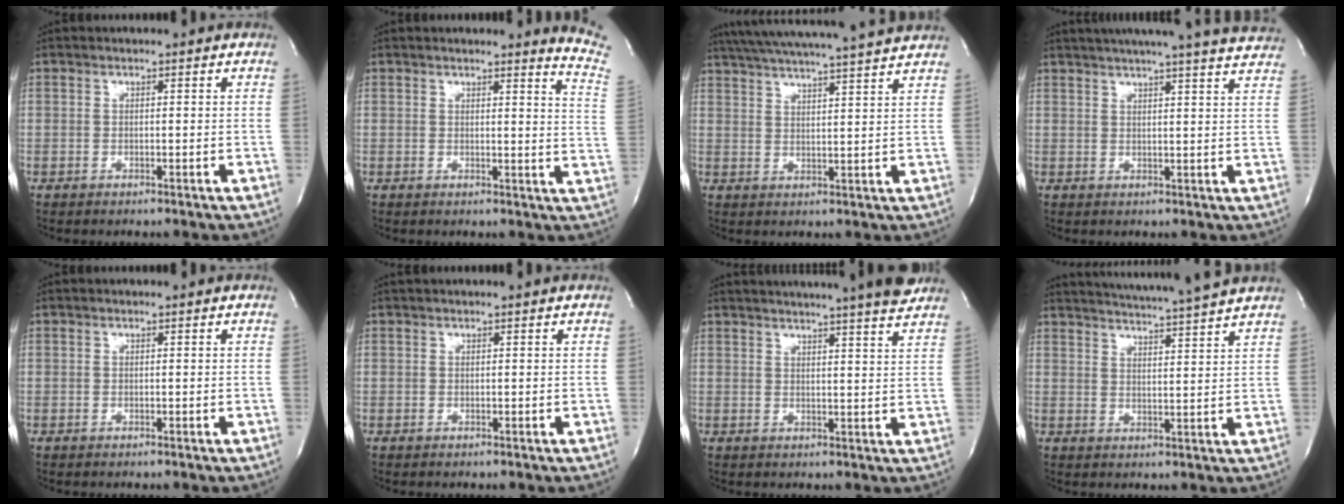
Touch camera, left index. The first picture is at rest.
{"total": 7.4, "force": [7.1, -1.3, 1.5], "torque": [-0.016, -0.092, 0.051]}
{"total": 19.3, "force": [17.5, -0.3, 8.2], "torque": [-0.148, 0.008, 0.242]}
{"total": 22.2, "force": [20.1, 0.3, 9.5], "torque": [-0.153, -0.013, 0.245]}
{"total": 0.0}
{"total": 0.9, "force": [0.8, -0.1, 0.4], "torque": [-0.009, 0.017, 0.016]}
{"total": 16.1, "force": [14.5, -0.3, 6.8], "torque": [-0.113, -0.015, 0.179]}
{"total": 13.5, "force": [12.4, -1.3, 5.1], "torque": [-0.094, -0.011, 0.170]}